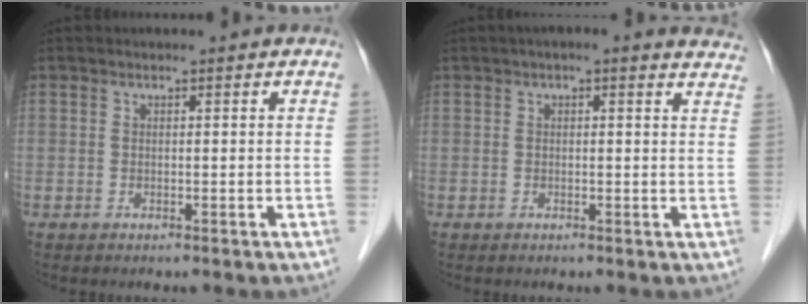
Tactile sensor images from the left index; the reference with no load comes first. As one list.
[{"total": 7.8, "force": [6.5, 1.8, 4.0], "torque": [-0.038, 0.007, 0.056]}]